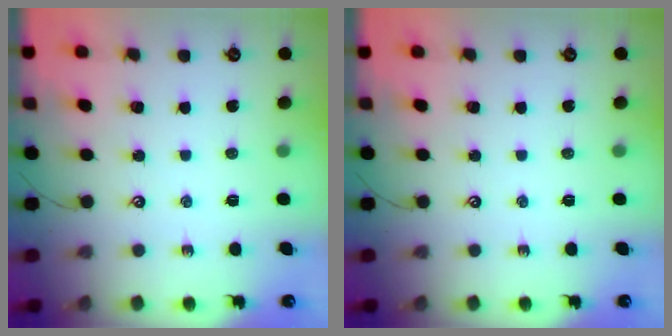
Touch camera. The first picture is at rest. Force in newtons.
{"total": 0.0}